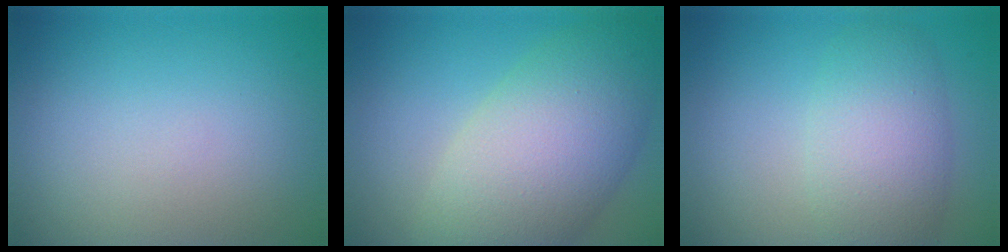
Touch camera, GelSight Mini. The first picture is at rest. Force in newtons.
{"total": 9.5, "press": 9.5, "slide": 0.6}
{"total": 5.3, "press": 5.3, "slide": 0.3}